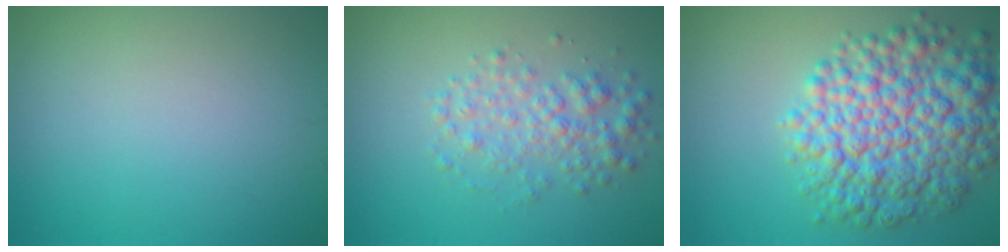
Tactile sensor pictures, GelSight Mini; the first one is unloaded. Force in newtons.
{"total": 3.0, "press": 3.0, "slide": 0.0}
{"total": 9.1, "press": 9.1, "slide": 0.3}